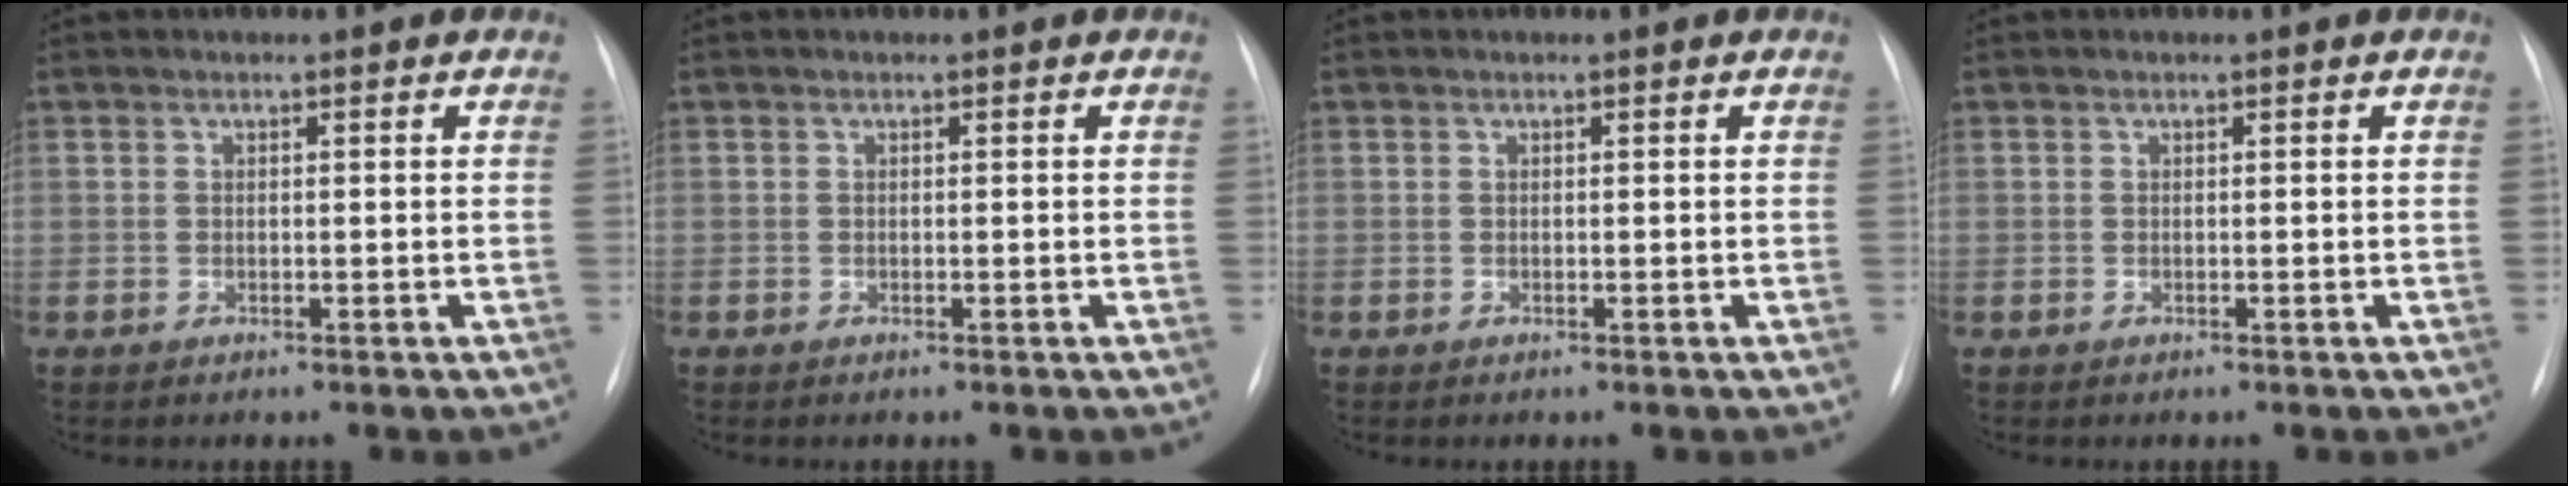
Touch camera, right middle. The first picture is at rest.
{"total": 0.0}
{"total": 0.0}
{"total": 0.0}